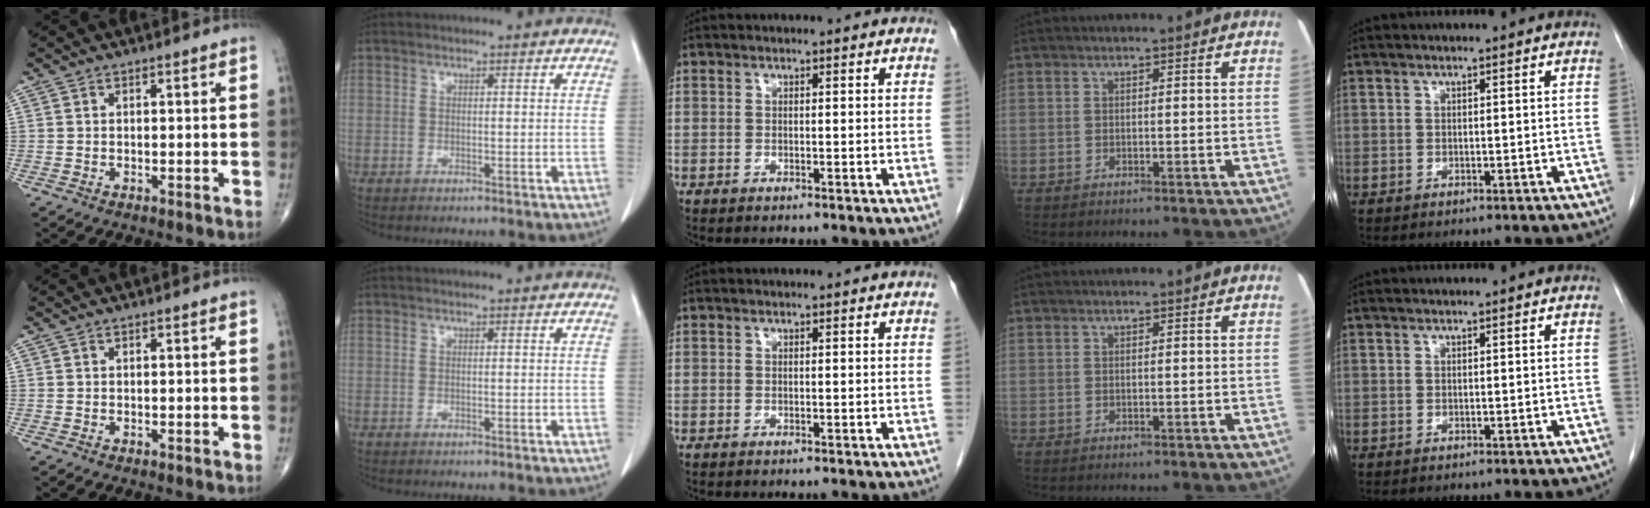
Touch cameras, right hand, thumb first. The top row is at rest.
{}